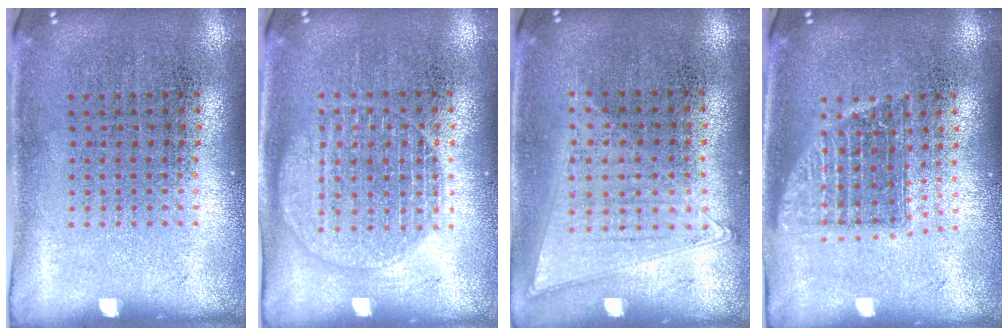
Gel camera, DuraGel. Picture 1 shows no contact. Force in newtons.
{"total": 1.4, "press": 1.4, "slide": 0.2}
{"total": 1.0, "press": 1.0, "slide": 0.3}
{"total": 1.4, "press": 1.1, "slide": 0.8}